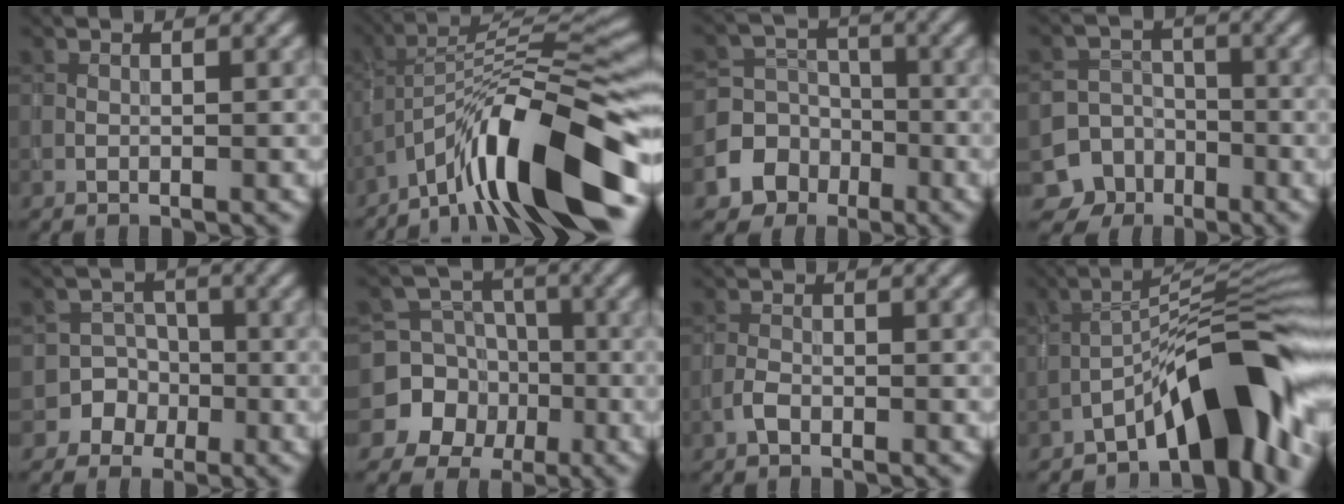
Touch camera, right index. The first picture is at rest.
{"total": 12.8, "force": [-7.3, 2.7, 10.2], "torque": [-0.154, 0.024, -0.125]}
{"total": 6.2, "force": [-3.1, 5.3, 0.9], "torque": [-0.001, -0.004, -0.077]}
{"total": 7.8, "force": [-4.9, 6.2, 0.4], "torque": [0.011, -0.022, -0.093]}
{"total": 5.1, "force": [-2.3, 4.5, -0.3], "torque": [0.042, 0.004, -0.057]}
{"total": 8.4, "force": [-3.2, 7.7, 1.2], "torque": [-0.010, -0.005, -0.078]}
{"total": 1.0, "force": [-0.7, 0.4, 0.6], "torque": [-0.010, 0.003, -0.016]}
{"total": 10.3, "force": [-5.6, 2.9, 8.2], "torque": [-0.101, 0.027, -0.098]}